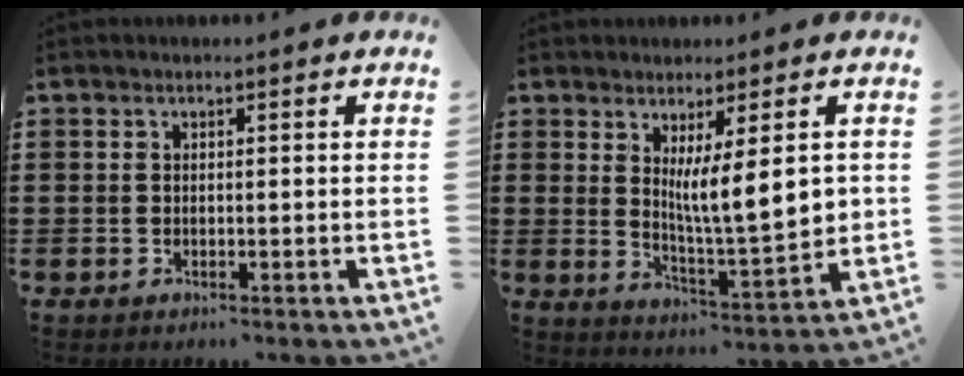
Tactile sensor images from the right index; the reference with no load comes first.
{"total": 8.4, "force": [2.3, 1.2, 8.0], "torque": [-0.135, -0.014, 0.036]}